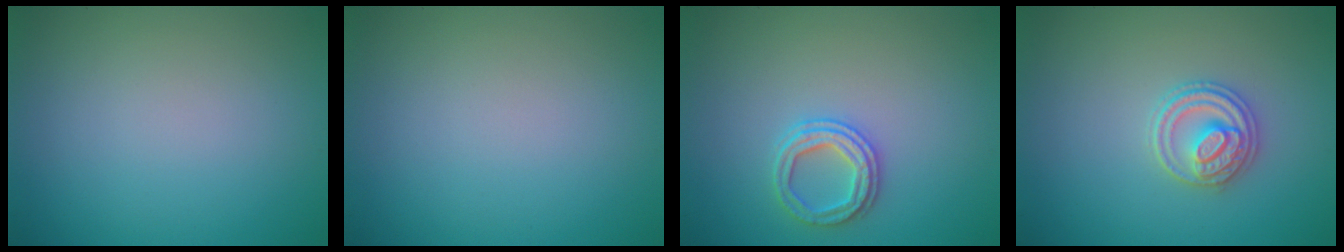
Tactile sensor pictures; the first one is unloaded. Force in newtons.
{"total": 0.0}
{"total": 2.4, "press": 2.4, "slide": 0.4}
{"total": 2.8, "press": 2.7, "slide": 0.6}